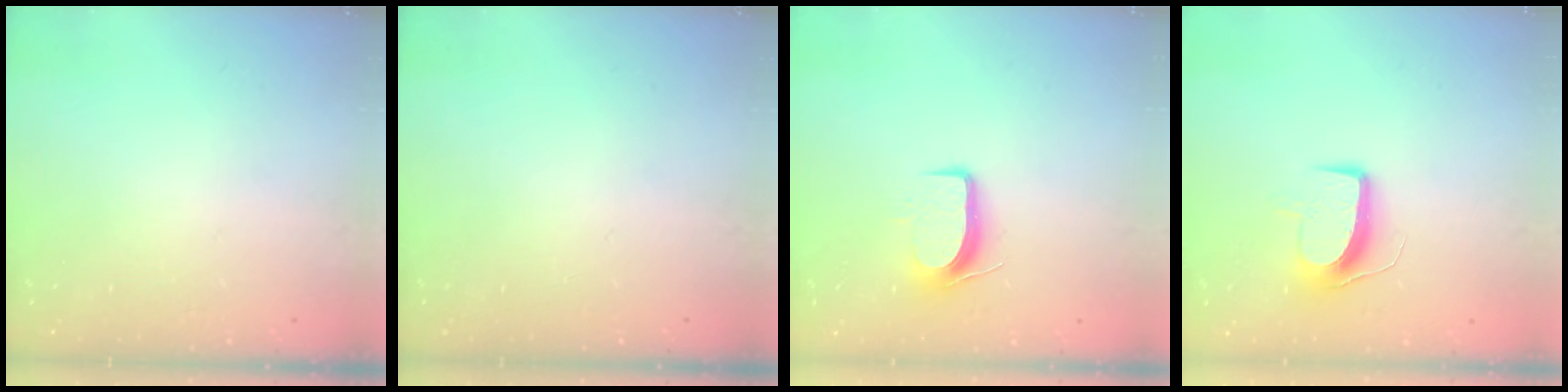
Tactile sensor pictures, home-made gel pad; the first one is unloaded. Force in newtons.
{"total": 0.0}
{"total": 8.7, "press": 8.6, "slide": 1.2}
{"total": 9.2, "press": 9.2, "slide": 0.4}